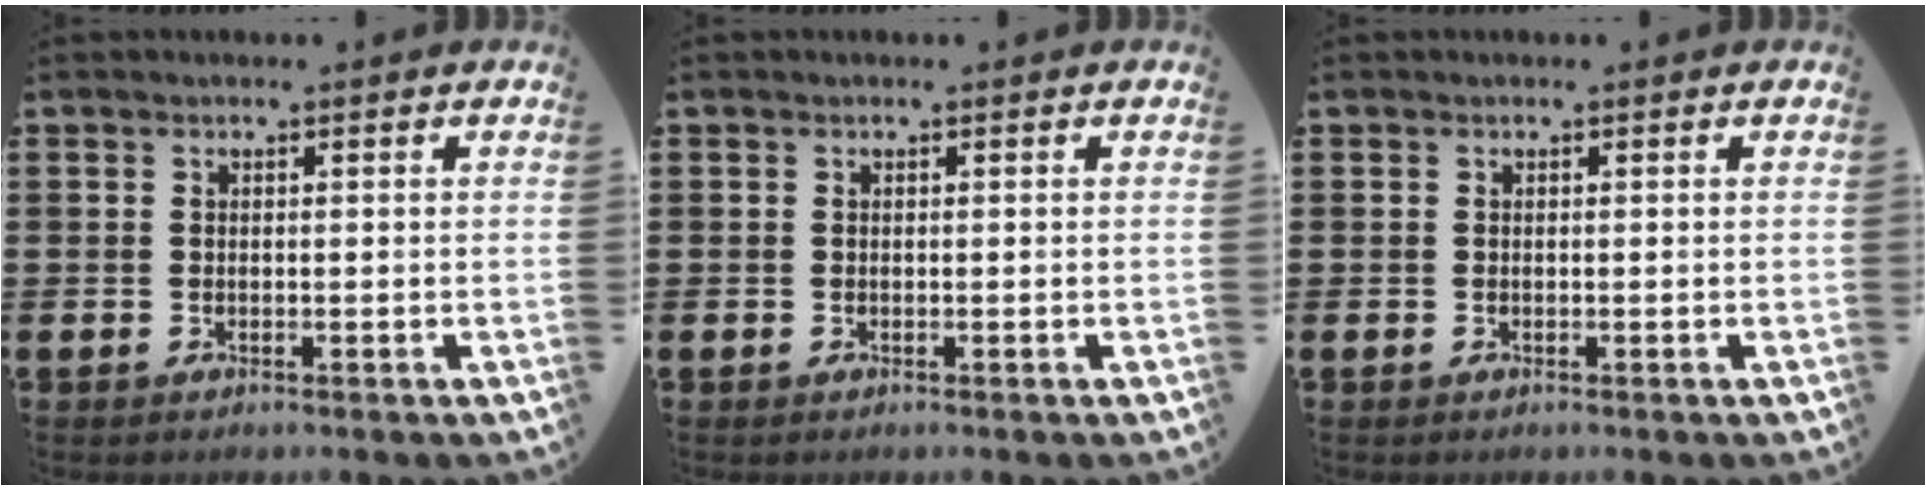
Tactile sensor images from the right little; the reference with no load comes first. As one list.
[{"total": 0.0}, {"total": 0.0}]